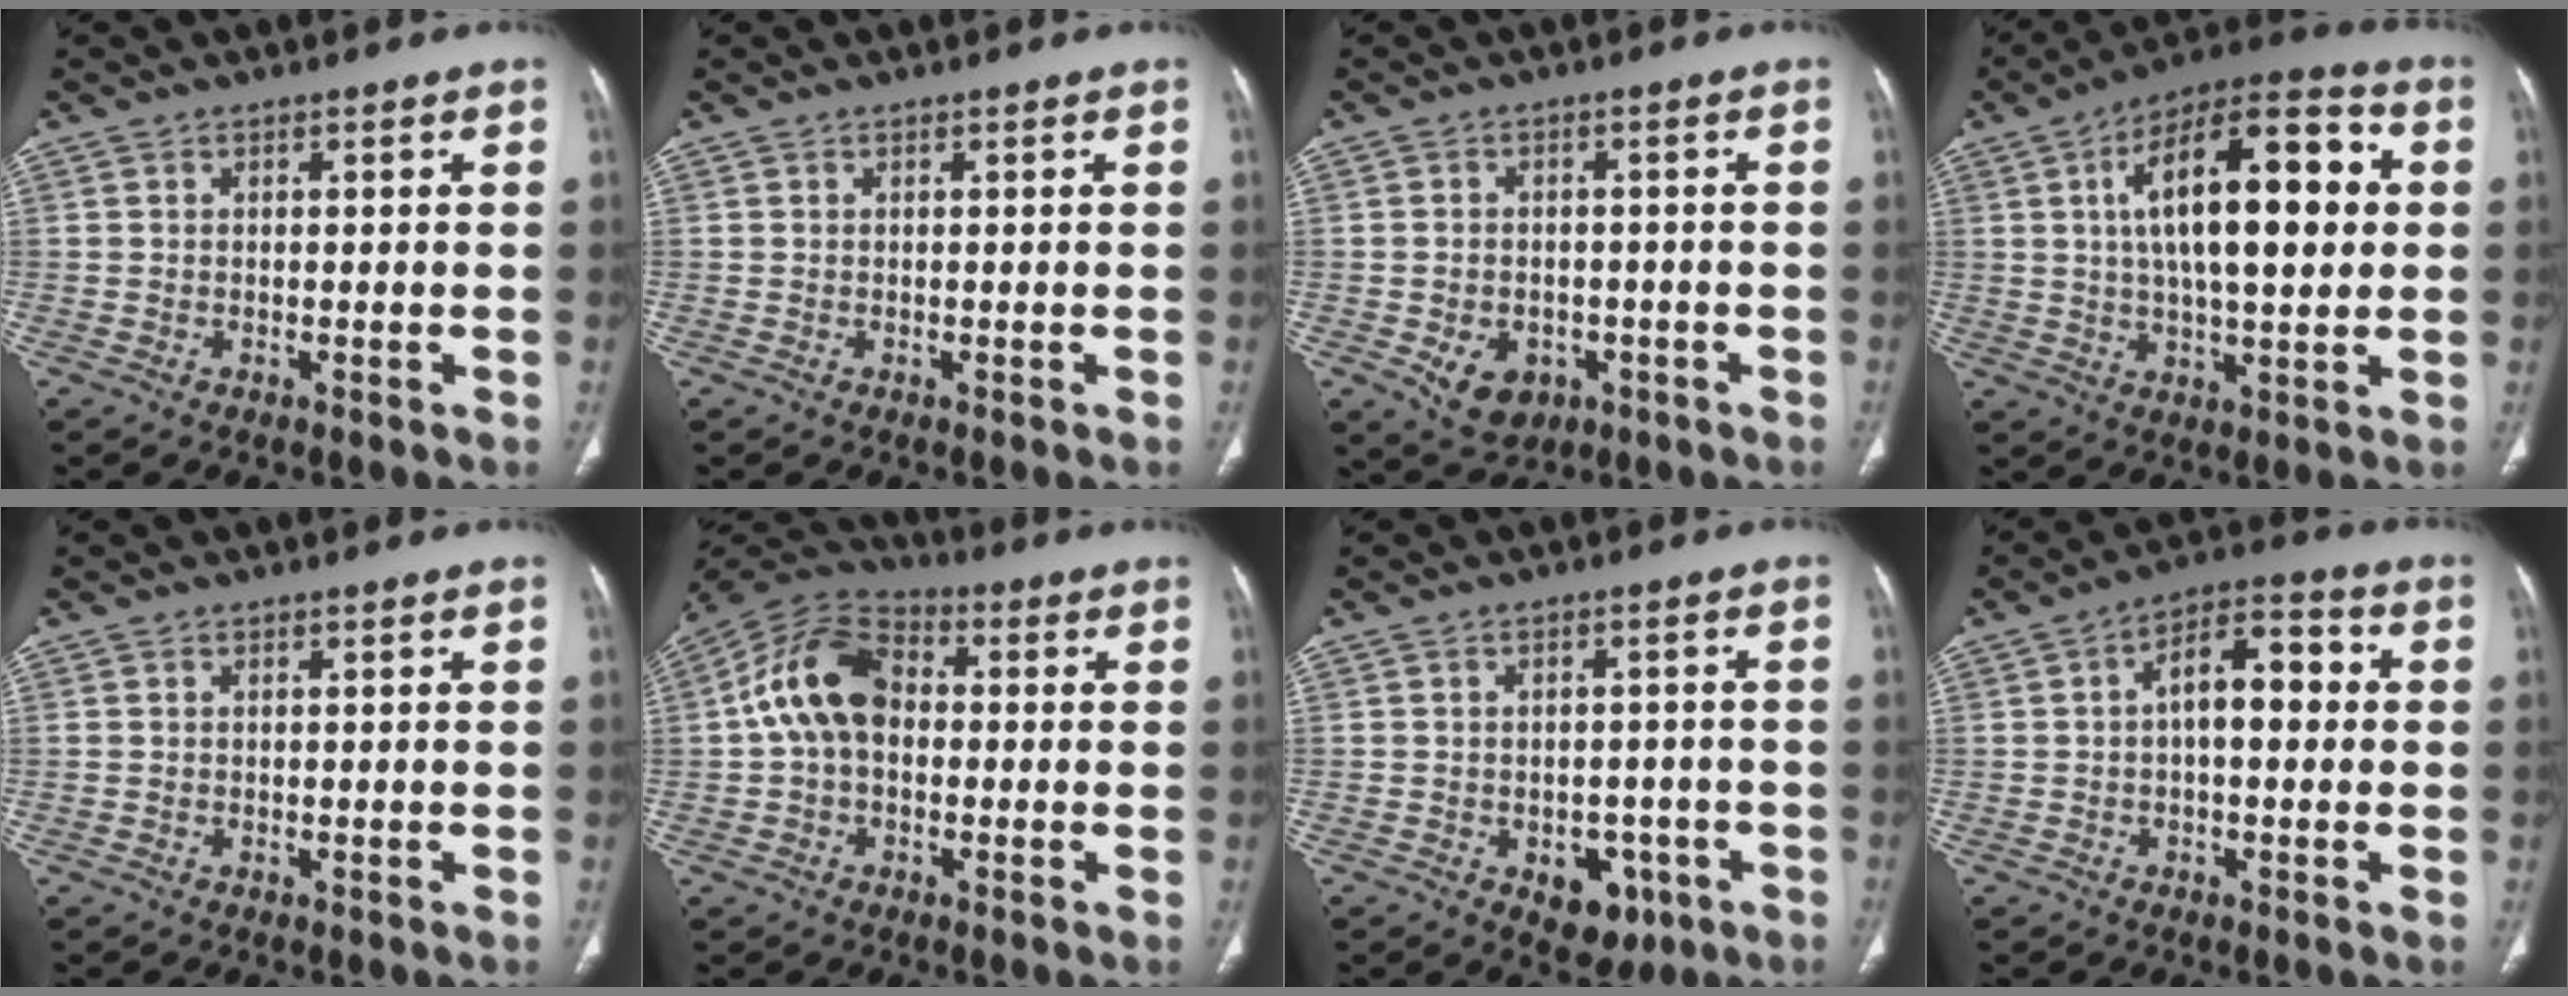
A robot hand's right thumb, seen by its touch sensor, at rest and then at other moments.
{"total": 0.0}
{"total": 7.2, "force": [-2.7, 5.5, 3.8], "torque": [-0.050, 0.016, -0.026]}
{"total": 21.2, "force": [3.9, 8.5, 19.1], "torque": [-0.283, 0.019, 0.052]}
{"total": 0.0}
{"total": 12.5, "force": [0.4, 8.6, 9.1], "torque": [-0.164, 0.032, -0.006]}
{"total": 7.1, "force": [-3.0, 4.8, 4.3], "torque": [-0.026, 0.015, -0.028]}
{"total": 9.9, "force": [0.8, 5.0, 8.5], "torque": [-0.119, 0.032, 0.004]}